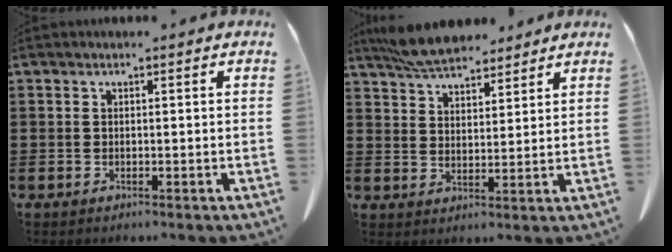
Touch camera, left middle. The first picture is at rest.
{"total": 7.1, "force": [6.4, 1.7, 2.5], "torque": [-0.068, -0.009, 0.121]}